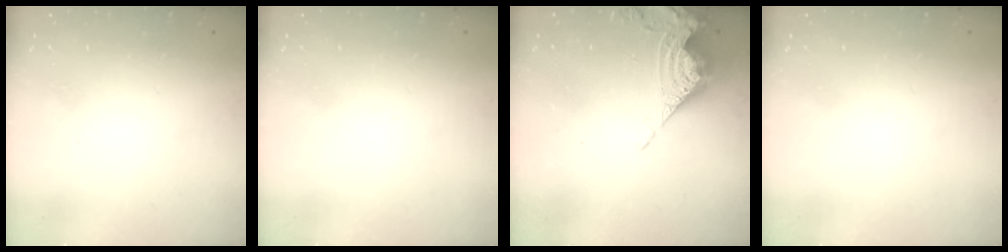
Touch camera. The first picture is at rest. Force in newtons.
{"total": 0.0}
{"total": 12.6, "press": 12.5, "slide": 1.2}
{"total": 0.0}